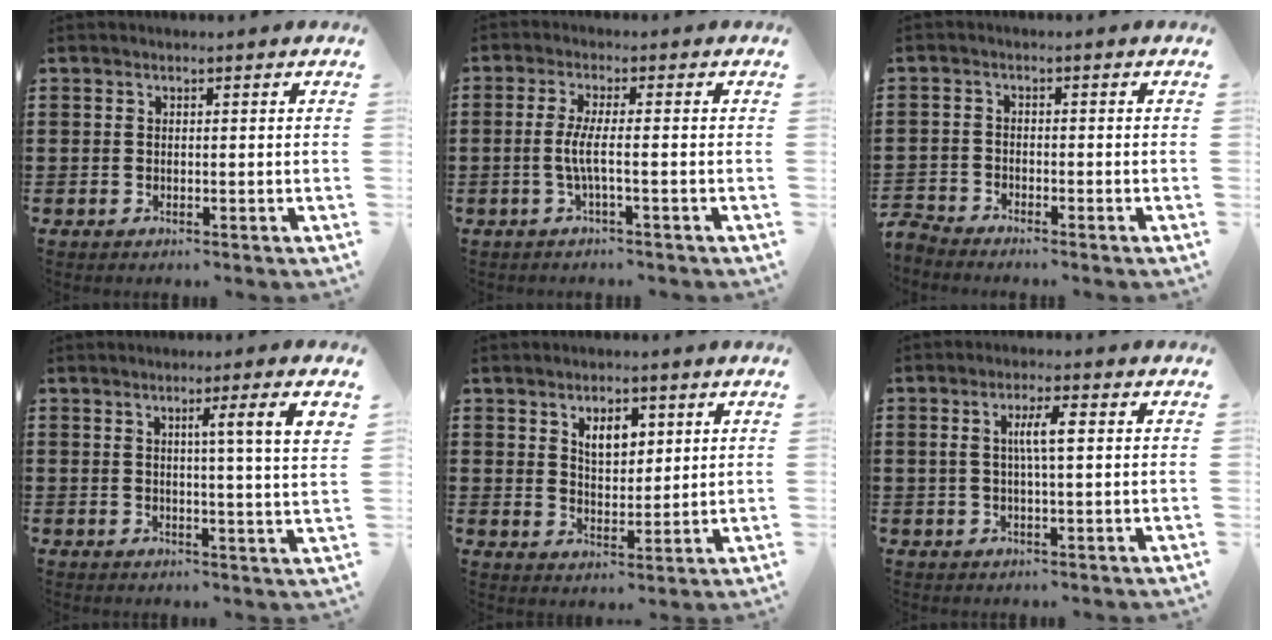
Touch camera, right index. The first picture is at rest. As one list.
[{"total": 4.2, "force": [-1.2, -0.1, 4.1], "torque": [-0.097, -0.014, -0.032]}, {"total": 2.6, "force": [-2.6, 0.0, -0.1], "torque": [-0.011, -0.004, -0.058]}, {"total": 5.0, "force": [2.0, -0.8, 4.5], "torque": [-0.083, -0.011, 0.027]}, {"total": 4.8, "force": [2.3, 2.8, 3.2], "torque": [-0.056, 0.007, 0.035]}, {"total": 4.3, "force": [0.6, 0.8, 4.2], "torque": [-0.081, 0.005, 0.007]}]